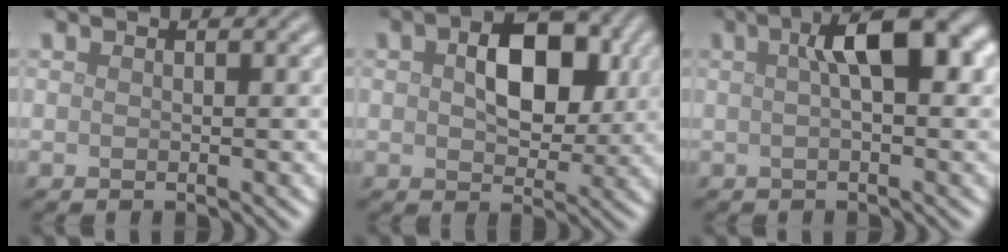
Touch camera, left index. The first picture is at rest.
{"total": 7.4, "force": [1.4, 4.6, 5.7], "torque": [-0.090, 0.002, 0.017]}
{"total": 6.0, "force": [1.5, 1.7, 5.5], "torque": [-0.076, 0.013, 0.018]}